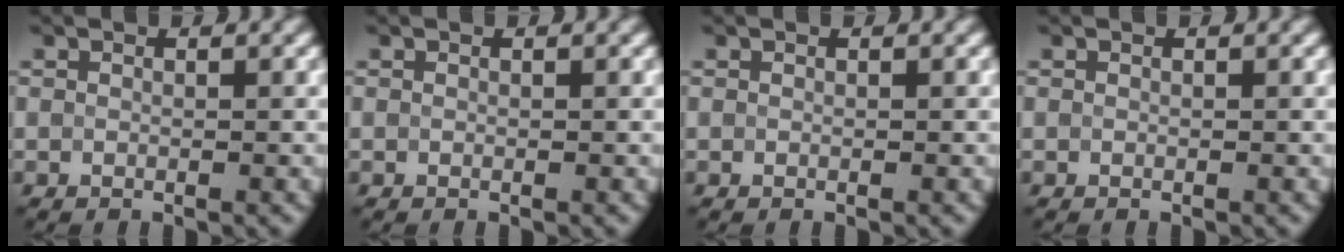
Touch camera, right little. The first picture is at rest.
{"total": 0.0}
{"total": 0.0}
{"total": 0.0}